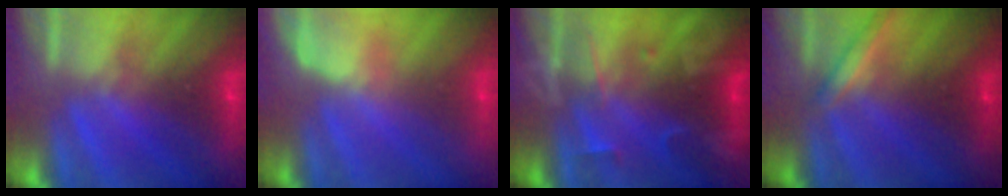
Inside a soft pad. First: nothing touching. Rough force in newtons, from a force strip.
{"total": 2.8}
{"total": 2.4}
{"total": 1.9}